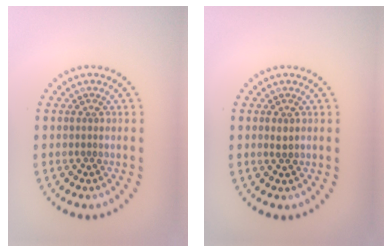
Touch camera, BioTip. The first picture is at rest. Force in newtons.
{"total": 0.7, "press": 0.7, "slide": 0.0}